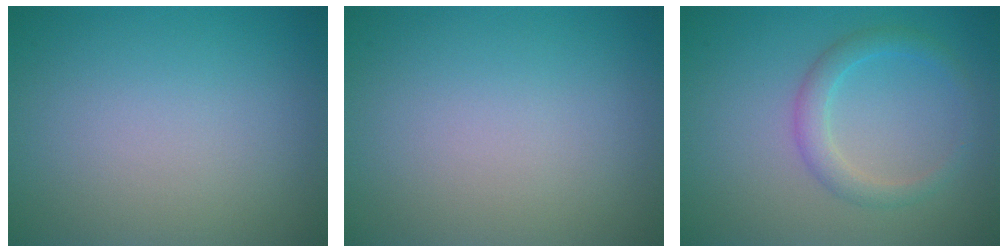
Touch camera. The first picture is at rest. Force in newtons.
{"total": 0.0}
{"total": 2.4, "press": 2.4, "slide": 0.0}